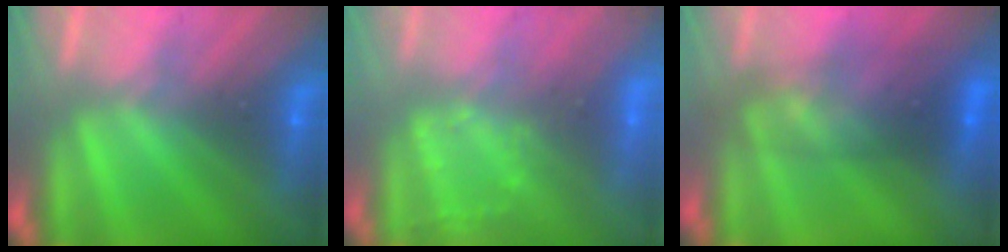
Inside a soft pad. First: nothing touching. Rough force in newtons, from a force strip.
{"total": 2.9}
{"total": 8.5}